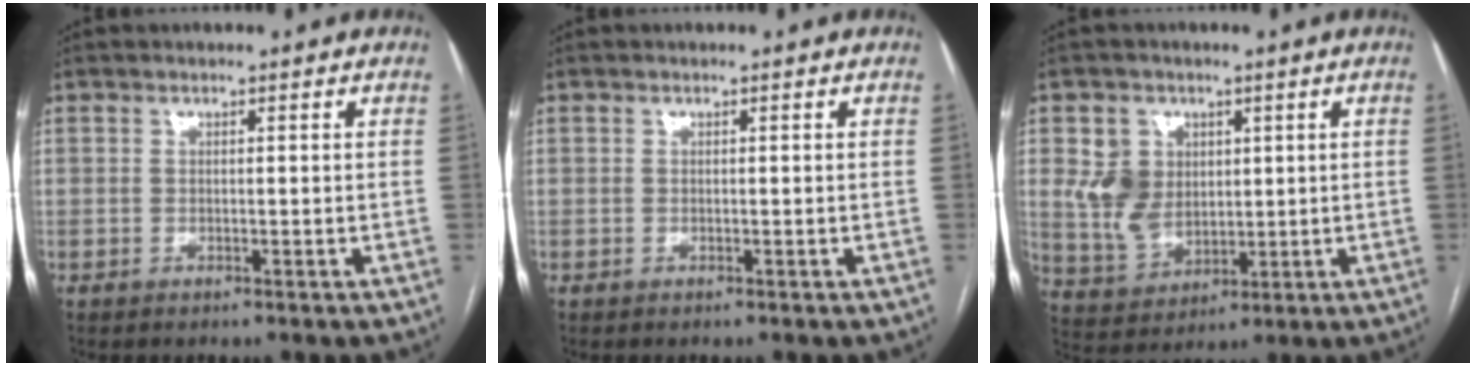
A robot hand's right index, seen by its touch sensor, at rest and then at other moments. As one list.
[{"total": 0.0}, {"total": 8.2, "force": [2.2, 6.6, 4.3], "torque": [-0.095, 0.016, 0.058]}]